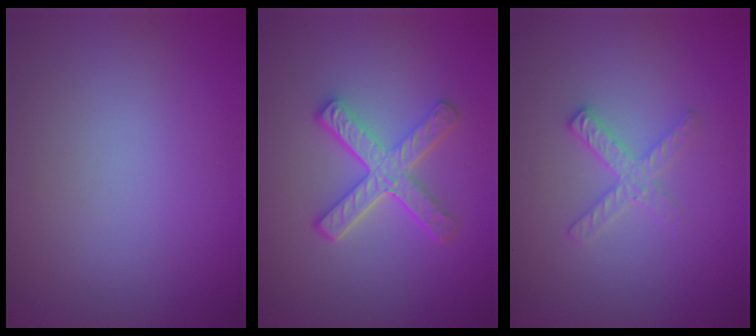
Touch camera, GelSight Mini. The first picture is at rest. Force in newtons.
{"total": 4.9, "press": 3.7, "slide": 3.2}
{"total": 2.2, "press": 2.2, "slide": 0.3}